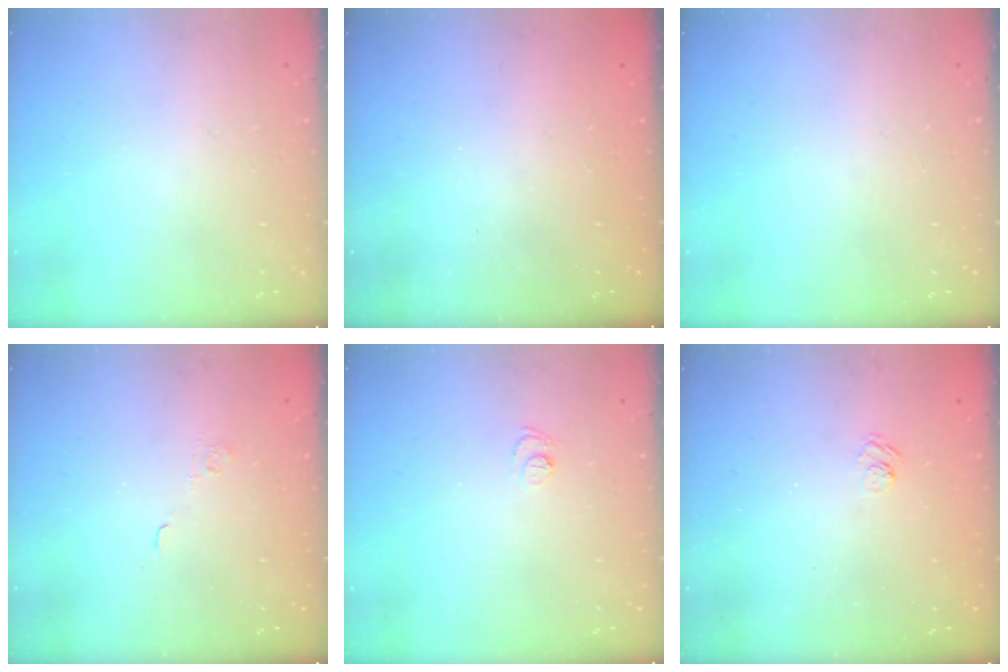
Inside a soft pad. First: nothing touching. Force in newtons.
{"total": 2.3, "press": 2.2, "slide": 0.8}
{"total": 0.0}
{"total": 3.6, "press": 3.5, "slide": 0.9}
{"total": 4.8, "press": 4.8, "slide": 0.4}
{"total": 2.4, "press": 2.0, "slide": 1.3}